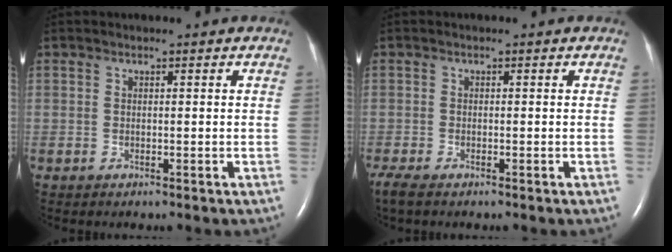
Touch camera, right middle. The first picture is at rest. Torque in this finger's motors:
{"motor_torque": [0.27, -0.28, 0.00, 0.01]}